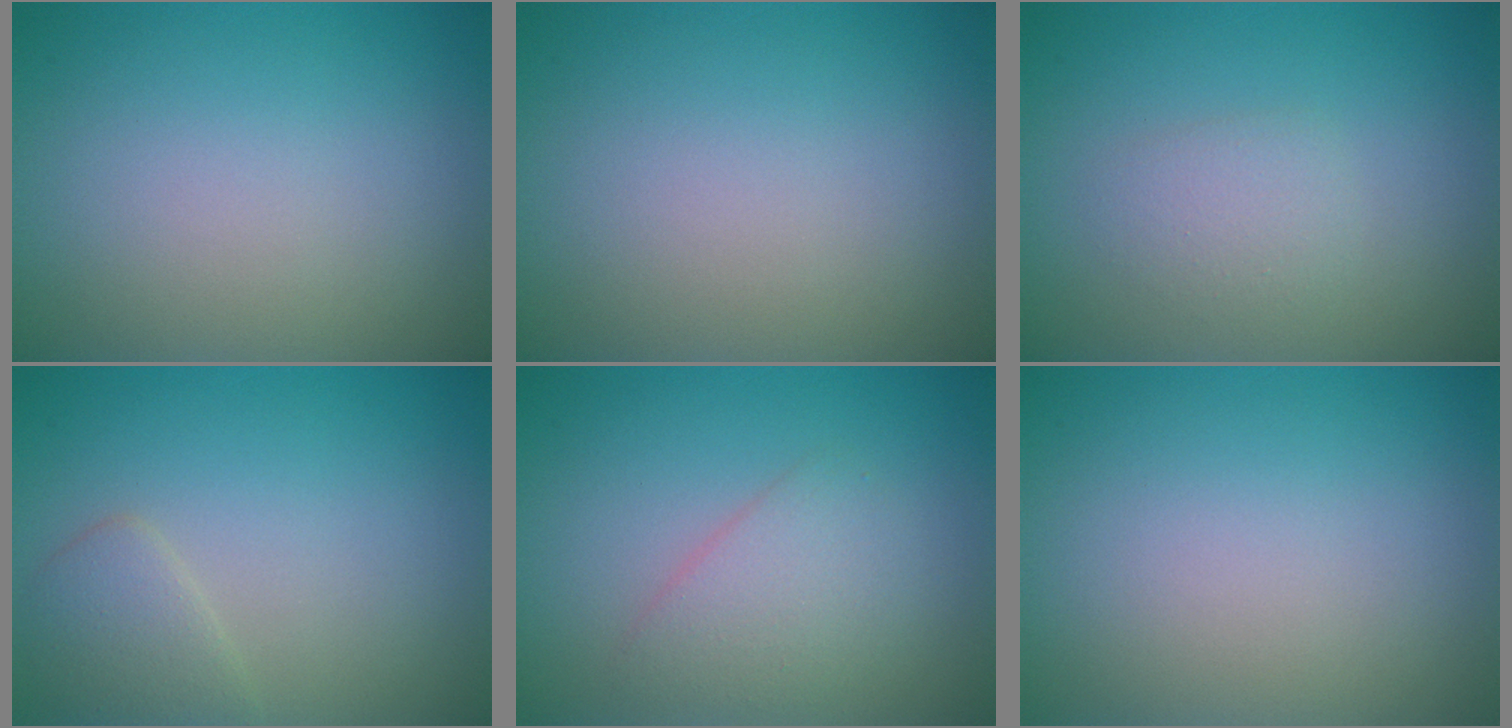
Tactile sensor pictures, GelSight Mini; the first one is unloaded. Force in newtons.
{"total": 0.0}
{"total": 1.6, "press": 1.6, "slide": 0.1}
{"total": 2.0, "press": 2.0, "slide": 0.1}
{"total": 2.4, "press": 2.4, "slide": 0.1}
{"total": 0.0}